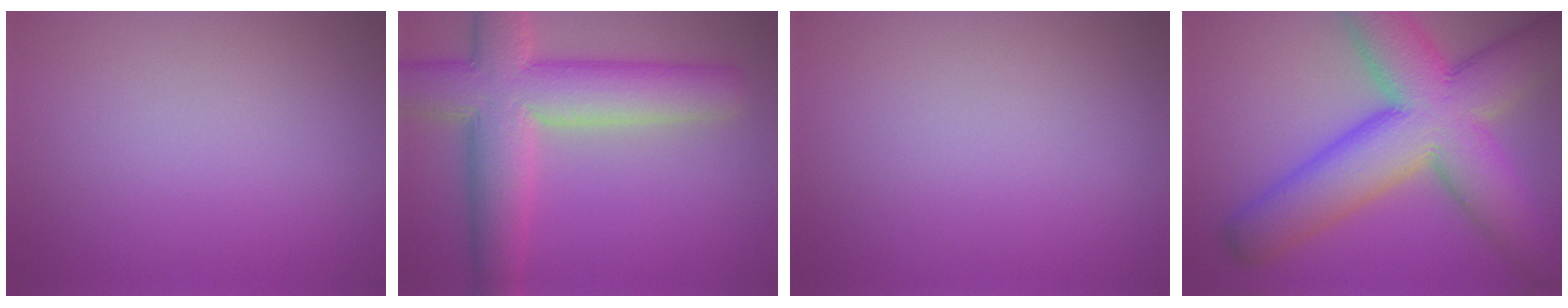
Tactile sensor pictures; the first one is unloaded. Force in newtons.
{"total": 10.0, "press": 10.0, "slide": 0.5}
{"total": 0.0}
{"total": 13.6, "press": 13.6, "slide": 0.6}